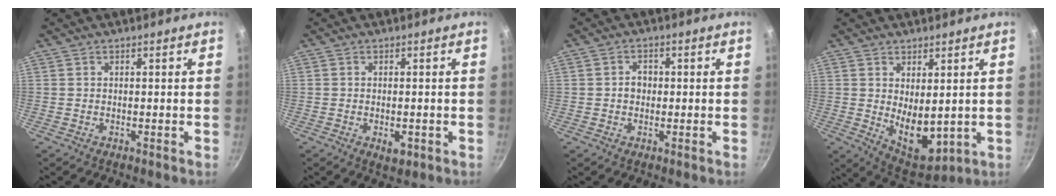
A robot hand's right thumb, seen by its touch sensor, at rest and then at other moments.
{"total": 3.0, "force": [-1.0, 1.6, 2.4], "torque": [-0.034, -0.003, -0.012]}
{"total": 2.8, "force": [0.0, 2.3, 1.5], "torque": [-0.009, 0.008, -0.002]}
{"total": 9.6, "force": [1.1, 5.3, 8.0], "torque": [-0.100, -0.031, 0.040]}